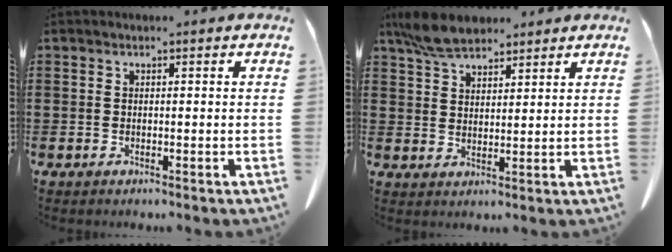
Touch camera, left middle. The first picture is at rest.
{"total": 6.1, "force": [4.9, 2.6, 2.5], "torque": [-0.065, -0.001, 0.094]}